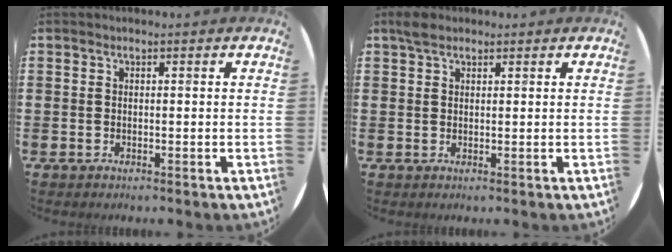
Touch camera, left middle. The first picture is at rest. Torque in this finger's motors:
{"motor_torque": [0.34, -0.21, -0.15, -0.06]}